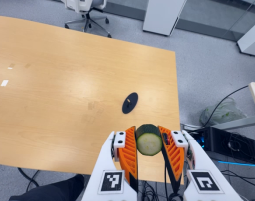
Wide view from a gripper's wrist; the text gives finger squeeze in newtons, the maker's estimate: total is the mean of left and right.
{"total": 10.1, "left": 9.9, "right": 10.3}